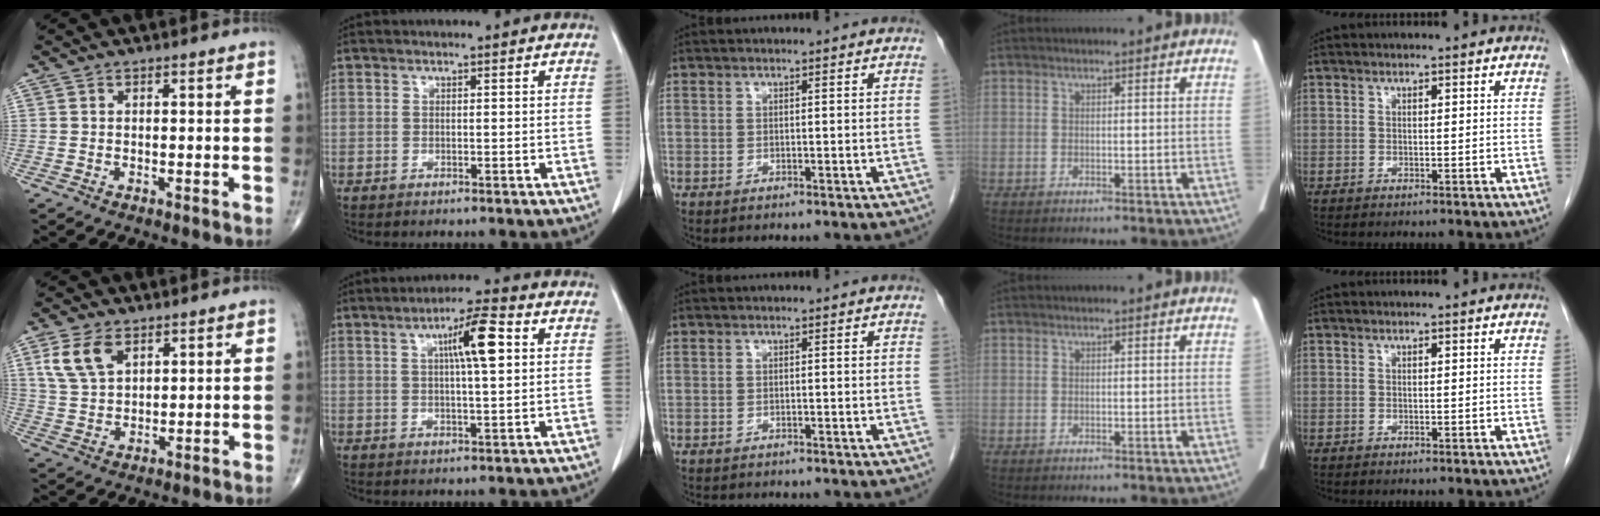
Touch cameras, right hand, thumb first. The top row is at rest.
{"thumb": {"total": 7.7, "force": [3.6, 4.5, 5.1], "torque": [-0.095, -0.008, 0.078]}, "index": {"total": 7.9, "force": [2.3, 0.8, 7.5], "torque": [-0.125, 0.010, 0.035]}, "middle": {"total": 4.5, "force": [-4.0, 1.2, 1.6], "torque": [-0.021, -0.005, -0.053]}}